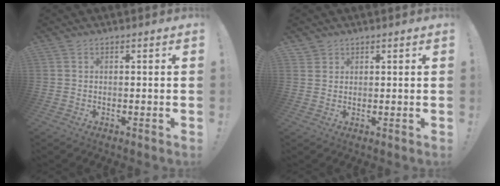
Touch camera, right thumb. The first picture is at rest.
{"total": 1.6, "force": [1.3, 0.8, 0.1], "torque": [-0.005, -0.007, 0.025]}